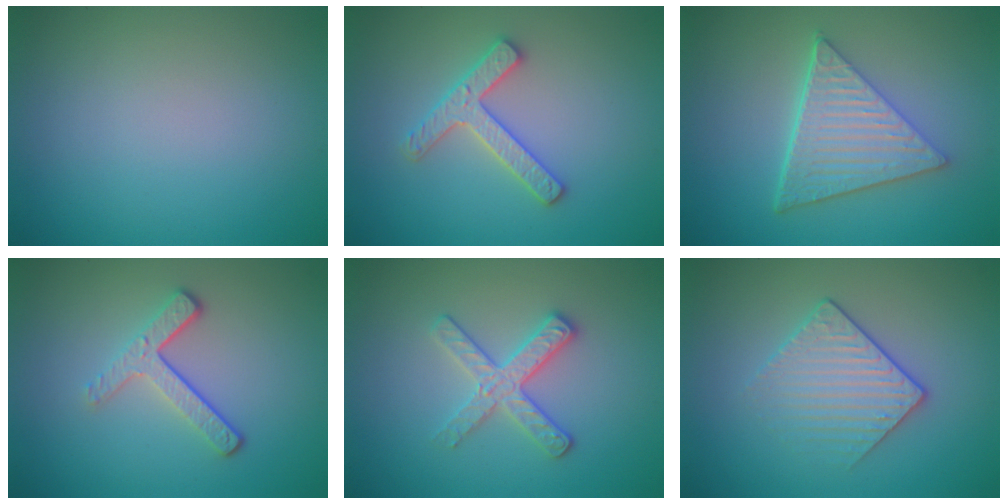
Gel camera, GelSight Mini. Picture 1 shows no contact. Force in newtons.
{"total": 2.9, "press": 2.8, "slide": 0.6}
{"total": 6.3, "press": 4.6, "slide": 4.3}
{"total": 3.4, "press": 2.3, "slide": 2.5}
{"total": 3.1, "press": 2.9, "slide": 1.1}
{"total": 3.1, "press": 2.9, "slide": 1.2}